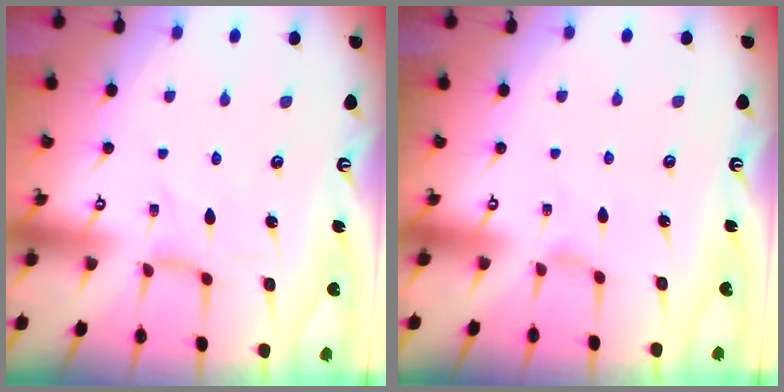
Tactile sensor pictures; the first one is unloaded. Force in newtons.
{"total": 0.8, "press": 0.8, "slide": 0.2}